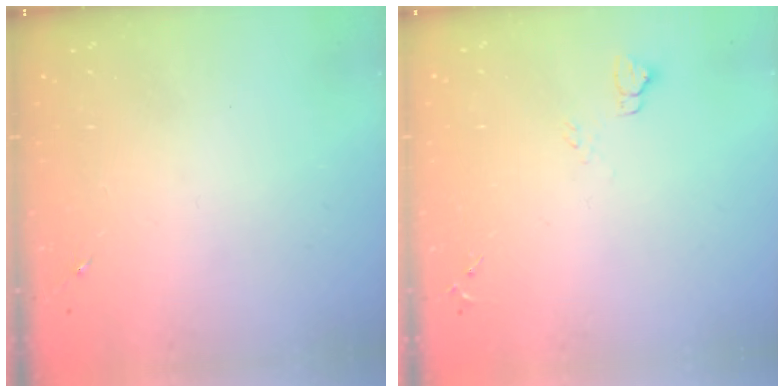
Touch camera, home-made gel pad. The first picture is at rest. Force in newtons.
{"total": 5.0, "press": 5.0, "slide": 0.6}